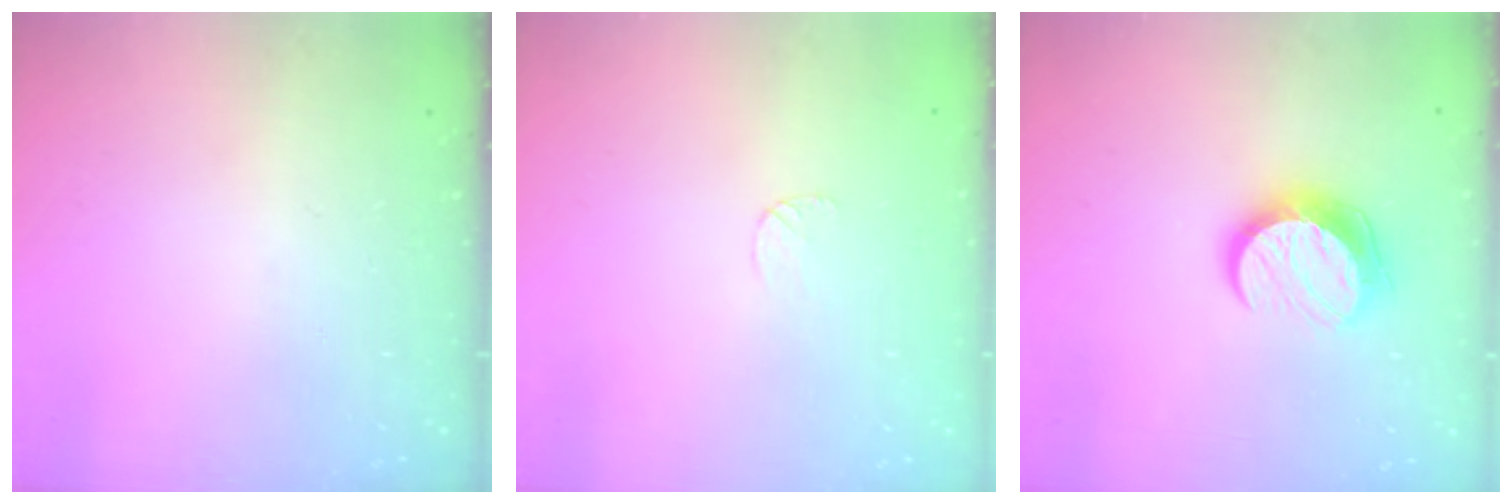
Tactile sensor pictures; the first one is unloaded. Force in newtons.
{"total": 3.3, "press": 3.3, "slide": 0.4}
{"total": 10.4, "press": 10.4, "slide": 0.1}